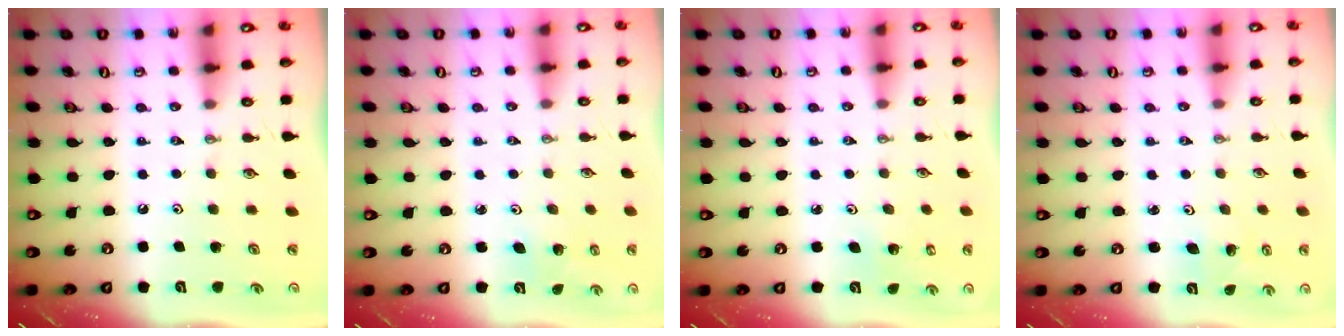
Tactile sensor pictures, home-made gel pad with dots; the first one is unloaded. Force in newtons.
{"total": 2.3, "press": 2.3, "slide": 0.2}
{"total": 2.3, "press": 2.3, "slide": 0.3}
{"total": 1.9, "press": 1.9, "slide": 0.2}